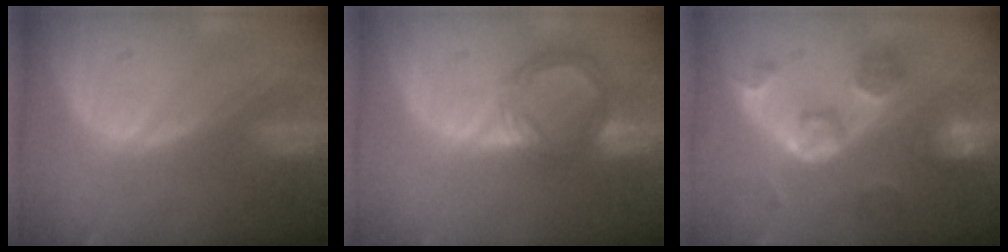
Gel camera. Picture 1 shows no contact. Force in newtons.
{"total": 5.5, "press": 5.5, "slide": 0.5}
{"total": 8.6, "press": 7.7, "slide": 3.8}